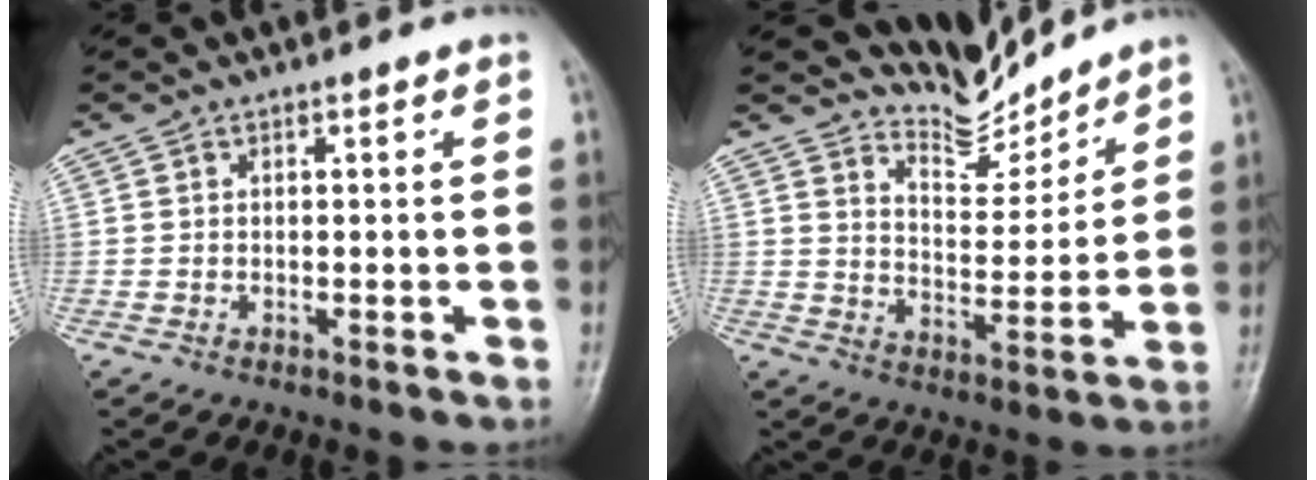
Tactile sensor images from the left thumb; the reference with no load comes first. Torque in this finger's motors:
{"motor_torque": [0.15, 0.05, -0.55, -0.59, 0.02]}